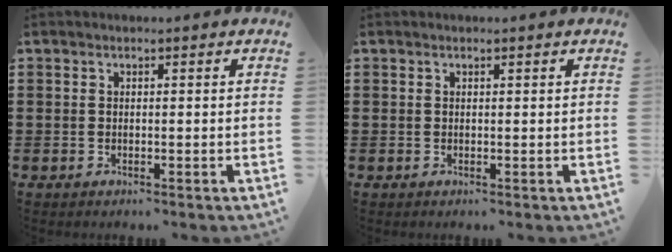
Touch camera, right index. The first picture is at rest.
{"total": 0.0}